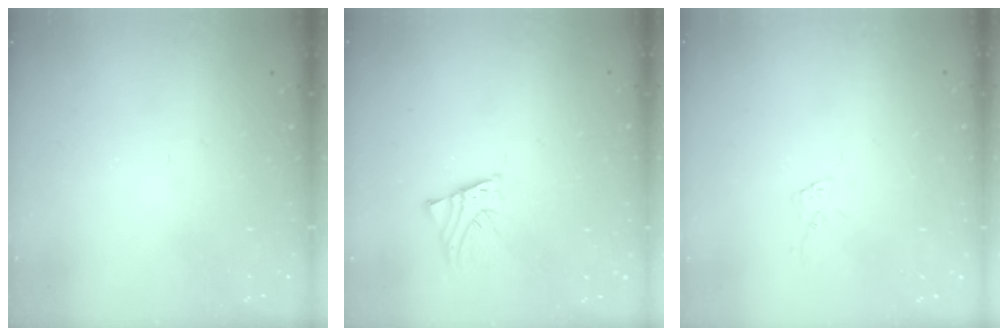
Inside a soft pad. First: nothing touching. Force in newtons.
{"total": 2.2, "press": 2.2, "slide": 0.1}
{"total": 4.2, "press": 4.2, "slide": 0.2}